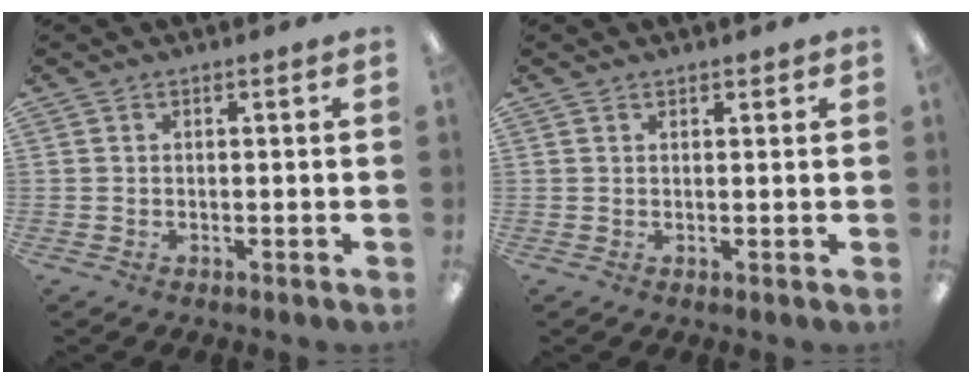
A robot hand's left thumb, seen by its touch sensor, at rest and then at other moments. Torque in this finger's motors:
{"motor_torque": [-0.12, -0.02, -0.17, -0.05, 0.00]}